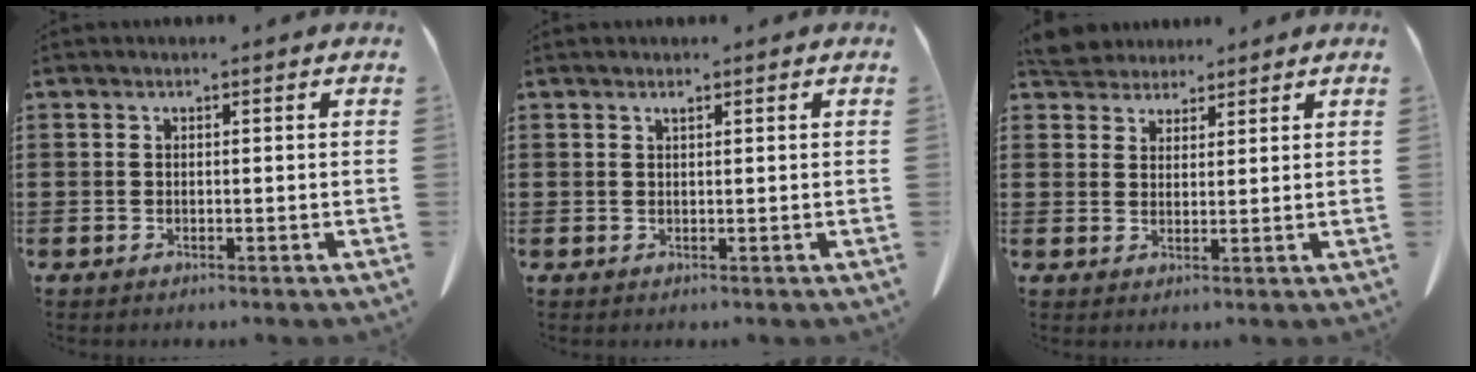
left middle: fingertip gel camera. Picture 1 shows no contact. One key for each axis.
{"total": 0.7, "fx": 0.5, "fy": 0.0, "fz": 0.5, "tx": -0.010, "ty": -0.002, "tz": 0.012}
{"total": 4.7, "fx": 4.4, "fy": 1.4, "fz": 0.8, "tx": -0.031, "ty": -0.009, "tz": 0.084}